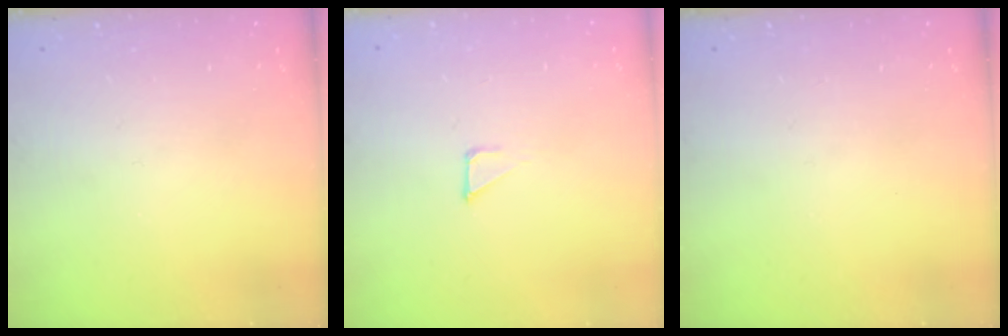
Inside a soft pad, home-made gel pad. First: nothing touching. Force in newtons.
{"total": 1.3, "press": 1.3, "slide": 0.0}
{"total": 0.0}